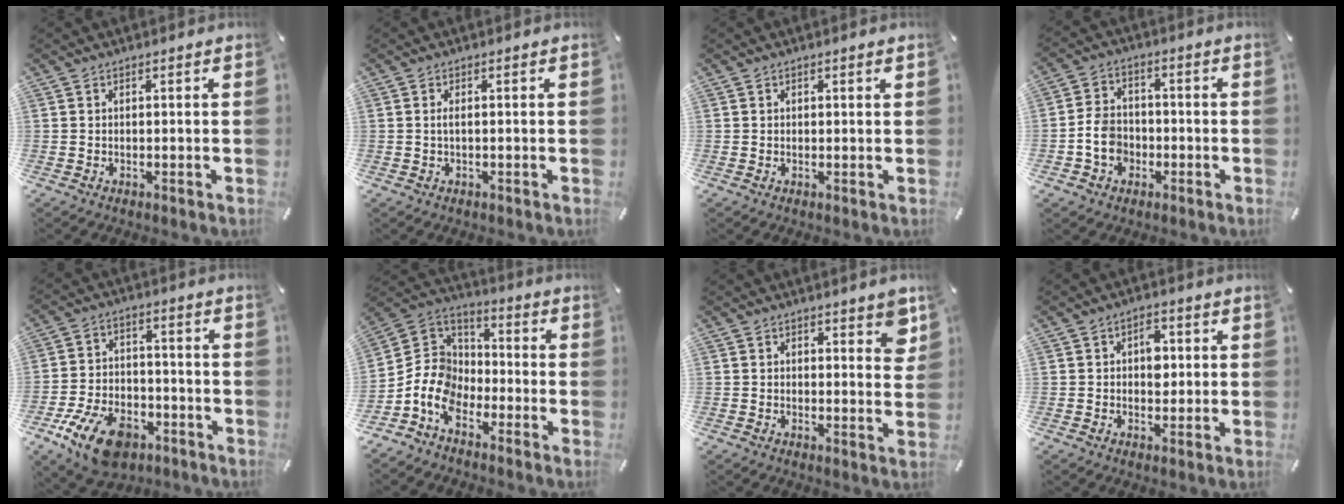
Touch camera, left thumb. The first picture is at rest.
{"total": 1.5, "force": [-0.1, 0.5, 1.4], "torque": [-0.027, 0.000, -0.002]}
{"total": 0.5, "force": [0.3, 0.3, 0.4], "torque": [-0.007, 0.000, 0.005]}
{"total": 8.2, "force": [-2.3, 6.8, 3.8], "torque": [-0.086, 0.021, -0.038]}
{"total": 13.4, "force": [-7.6, 8.0, 7.7], "torque": [-0.145, 0.051, -0.130]}
{"total": 11.2, "force": [-6.8, 7.8, 4.3], "torque": [-0.116, 0.023, -0.134]}
{"total": 4.6, "force": [2.7, 2.4, 2.8], "torque": [-0.019, -0.013, 0.042]}
{"total": 5.2, "force": [0.6, 3.6, 3.7], "torque": [-0.034, -0.005, 0.000]}